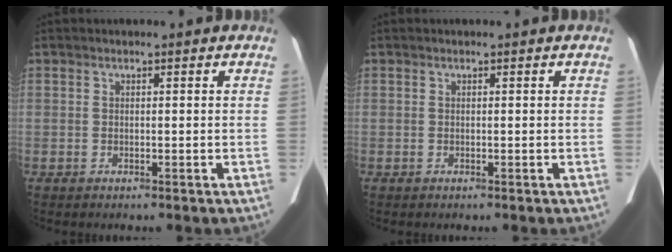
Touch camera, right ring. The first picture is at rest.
{"total": 0.0}